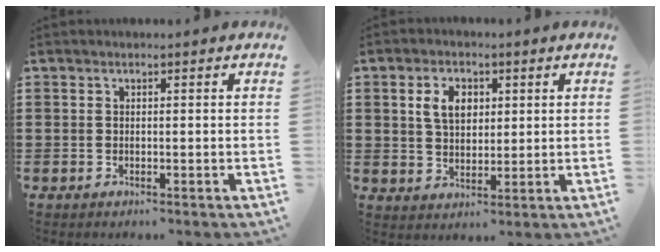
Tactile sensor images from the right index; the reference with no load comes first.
{"total": 4.9, "force": [1.4, 3.2, 3.3], "torque": [-0.078, 0.013, 0.023]}